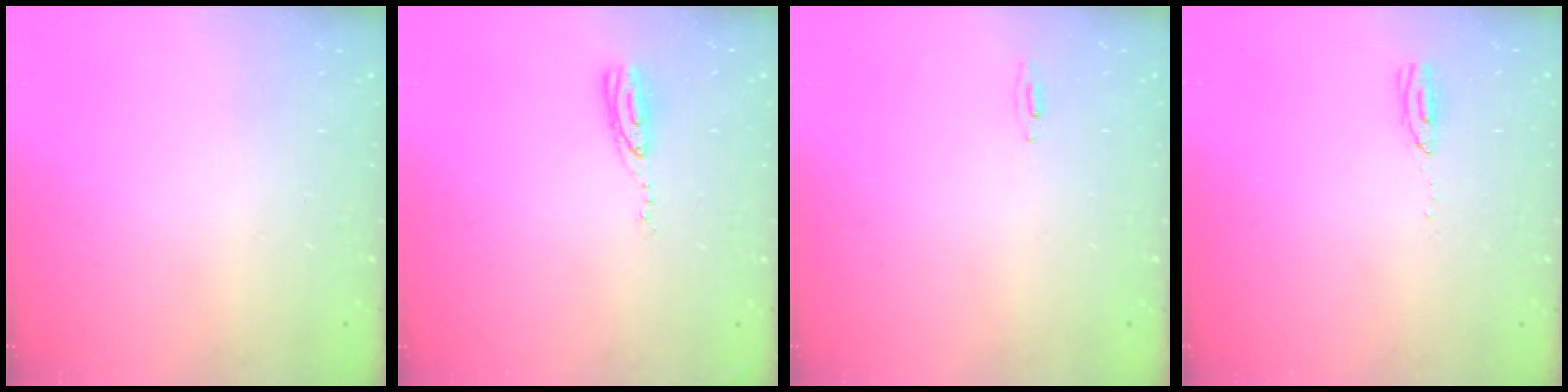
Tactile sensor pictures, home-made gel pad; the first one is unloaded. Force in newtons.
{"total": 5.9, "press": 5.9, "slide": 0.4}
{"total": 3.8, "press": 2.8, "slide": 2.6}
{"total": 3.6, "press": 3.4, "slide": 1.3}